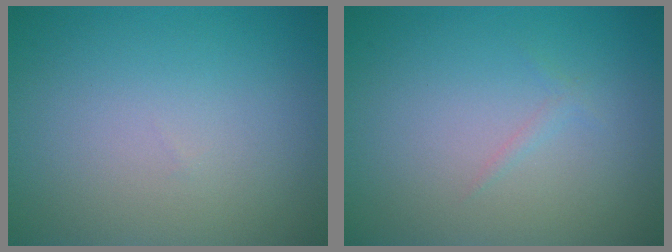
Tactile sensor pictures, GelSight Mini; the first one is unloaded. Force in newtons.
{"total": 0.5, "press": 0.5, "slide": 0.1}